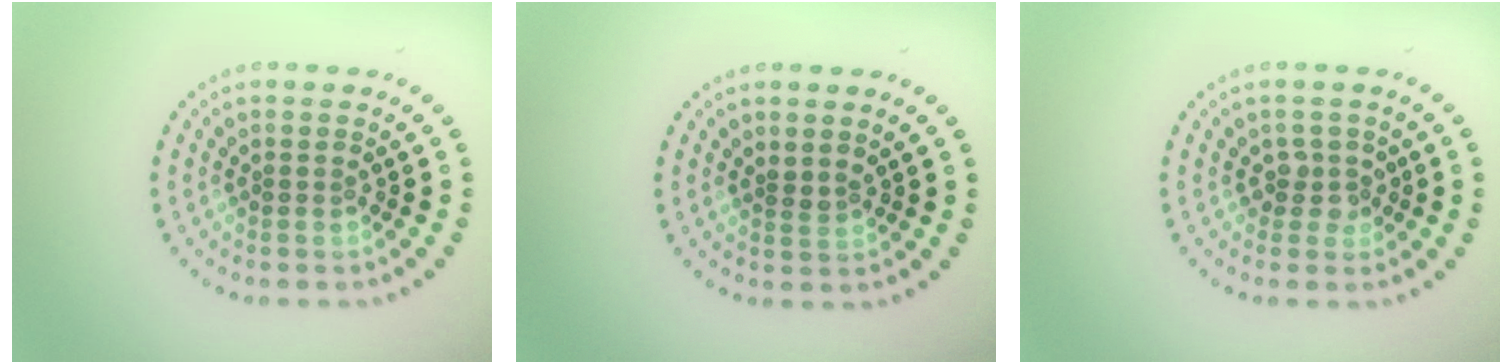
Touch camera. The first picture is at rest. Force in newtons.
{"total": 1.0, "press": 0.7, "slide": 0.7}
{"total": 1.7, "press": 1.3, "slide": 1.1}